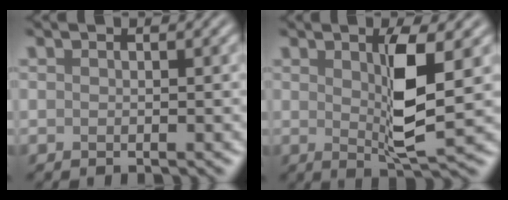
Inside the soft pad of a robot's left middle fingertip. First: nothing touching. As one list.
[{"total": 5.0, "force": [0.9, 1.0, 4.9], "torque": [-0.089, -0.009, 0.018]}]